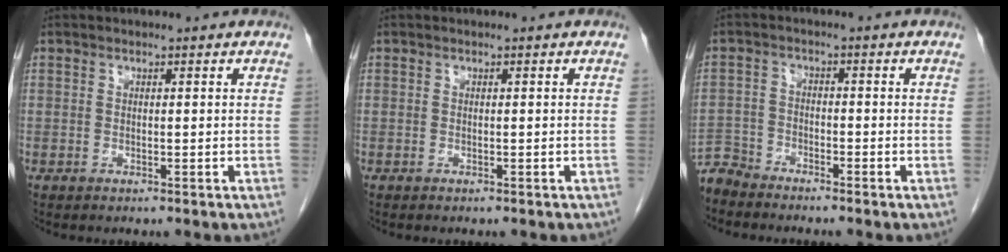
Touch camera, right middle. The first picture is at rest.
{"total": 1.0, "force": [-0.9, 0.3, 0.4], "torque": [-0.007, -0.001, -0.010]}
{"total": 4.3, "force": [-4.2, 0.7, -0.5], "torque": [0.012, -0.010, -0.083]}